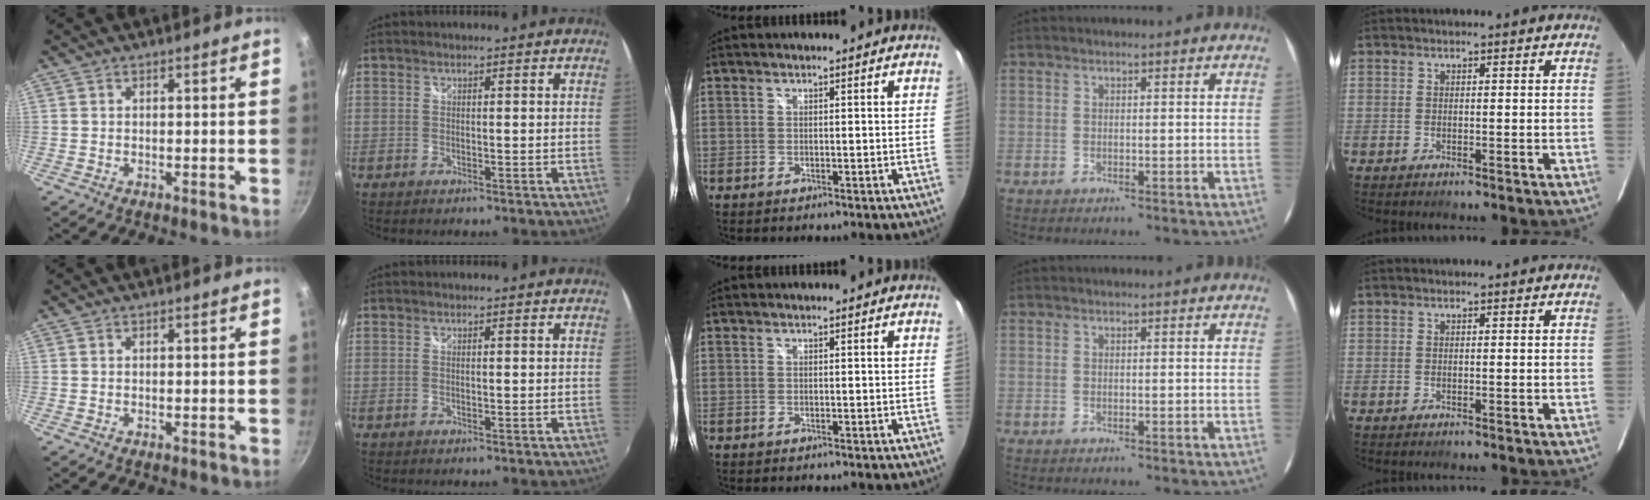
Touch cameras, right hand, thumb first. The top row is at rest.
{}